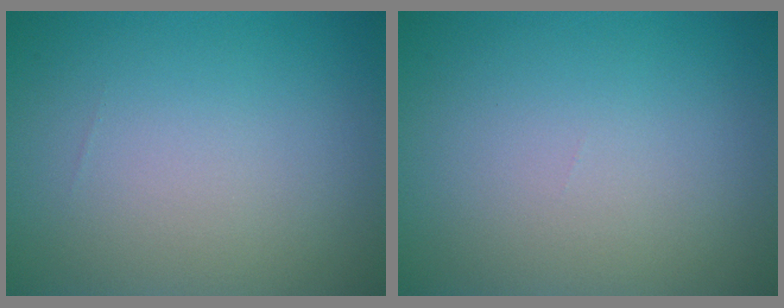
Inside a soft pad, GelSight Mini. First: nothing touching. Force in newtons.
{"total": 0.0}